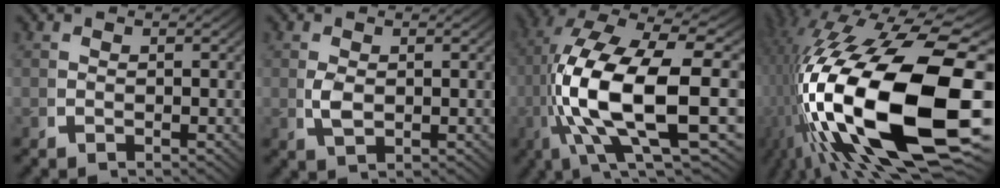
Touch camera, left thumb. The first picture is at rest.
{"total": 2.0, "force": [0.4, 1.3, 1.5], "torque": [-0.042, -0.009, 0.019]}
{"total": 17.8, "force": [-0.3, 8.8, 15.5], "torque": [-0.330, -0.045, 0.023]}
{"total": 28.4, "force": [-2.2, 14.9, 24.1], "torque": [-0.484, -0.080, 0.023]}